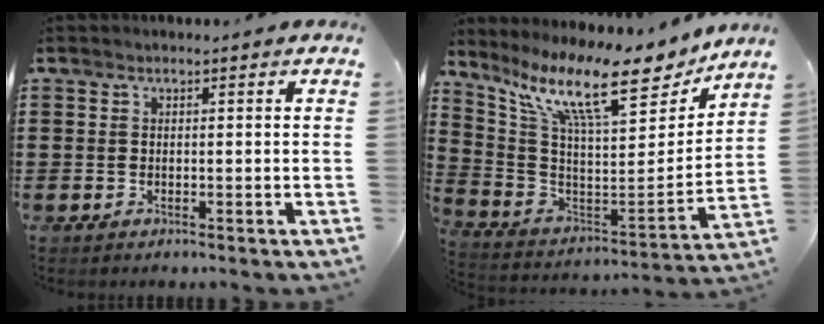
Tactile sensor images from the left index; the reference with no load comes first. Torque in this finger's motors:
{"motor_torque": [0.59, -1.19, 1.05, 0.21]}